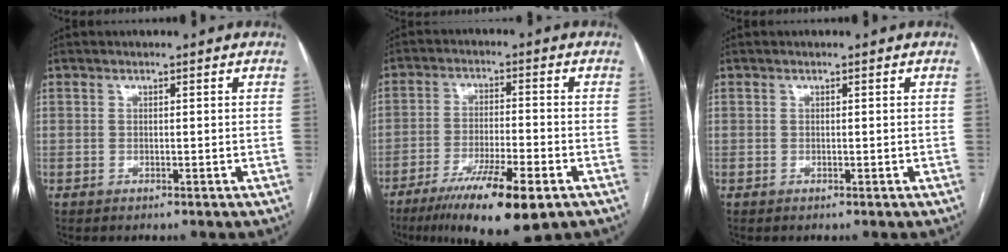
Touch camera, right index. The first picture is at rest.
{"total": 13.3, "force": [-8.1, 1.7, 10.3], "torque": [-0.171, -0.030, -0.131]}
{"total": 0.0}